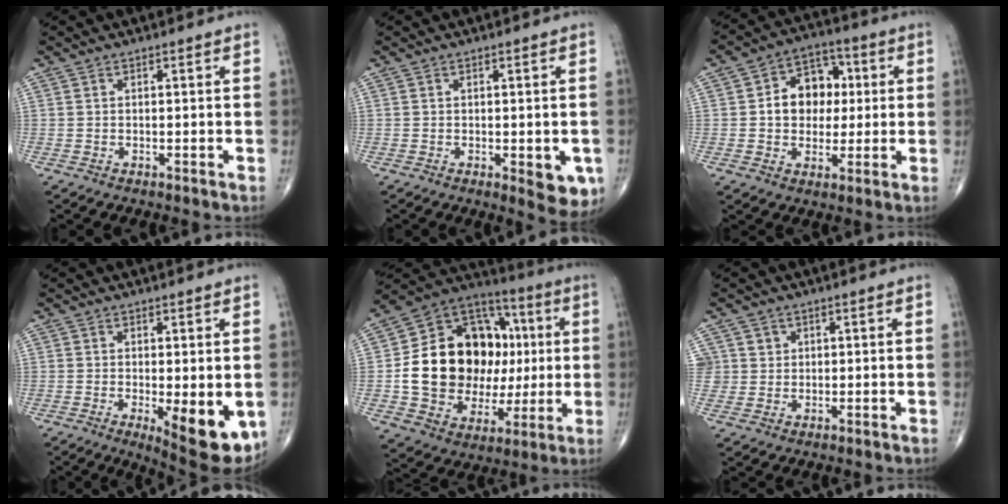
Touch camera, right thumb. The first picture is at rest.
{"total": 6.5, "force": [-1.8, 2.6, 5.7], "torque": [-0.052, -0.010, -0.016]}
{"total": 11.2, "force": [1.1, 8.8, 7.0], "torque": [-0.057, 0.019, 0.012]}
{"total": 10.9, "force": [-2.7, 3.7, 9.9], "torque": [-0.122, -0.023, -0.027]}
{"total": 27.2, "force": [1.5, 19.2, 19.2], "torque": [-0.291, 0.026, 0.040]}
{"total": 3.2, "force": [1.2, 3.0, -0.1], "torque": [0.029, -0.003, 0.016]}